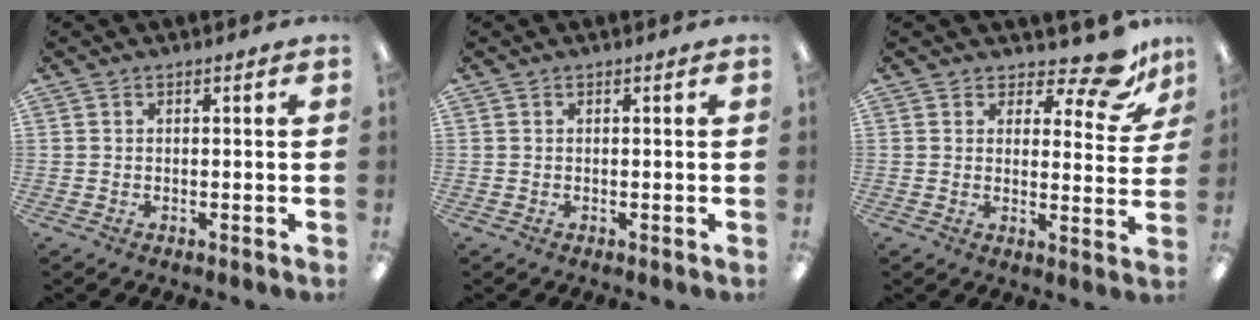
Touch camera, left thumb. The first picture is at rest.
{"total": 0.0}
{"total": 9.7, "force": [7.5, 3.4, 5.1], "torque": [-0.064, -0.052, 0.132]}